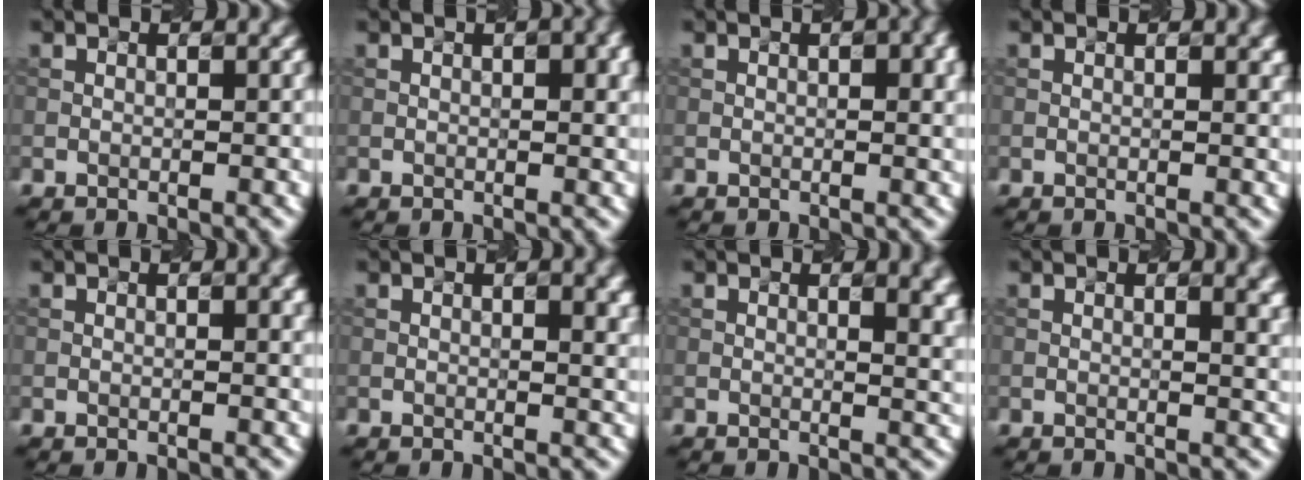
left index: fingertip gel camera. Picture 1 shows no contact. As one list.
[{"total": 3.2, "force": [0.8, 1.1, 2.9], "torque": [-0.028, 0.011, 0.011]}, {"total": 2.7, "force": [0.7, 0.8, 2.5], "torque": [-0.027, 0.007, 0.012]}, {"total": 1.1, "force": [0.4, 0.4, 0.9], "torque": [-0.008, 0.002, 0.005]}, {"total": 1.4, "force": [0.3, 0.4, 1.3], "torque": [-0.010, 0.004, 0.005]}, {"total": 4.1, "force": [1.1, 1.8, 3.5], "torque": [-0.022, 0.013, 0.015]}, {"total": 6.0, "force": [2.3, 2.9, 4.8], "torque": [-0.022, 0.017, 0.026]}, {"total": 4.6, "force": [1.7, 2.2, 3.7], "torque": [-0.019, 0.017, 0.018]}]